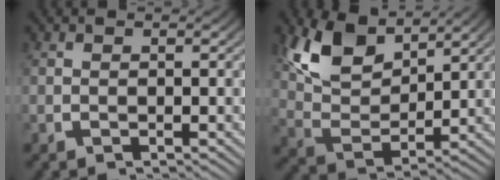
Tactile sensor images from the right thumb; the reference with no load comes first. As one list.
[{"total": 7.8, "force": [3.5, 4.3, 5.4], "torque": [-0.122, -0.013, 0.070]}]